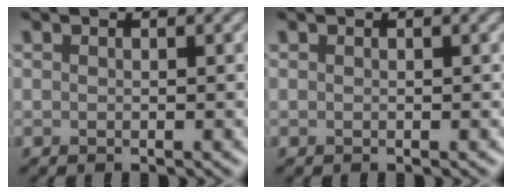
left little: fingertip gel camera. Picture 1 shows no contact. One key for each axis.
{"total": 0.0}